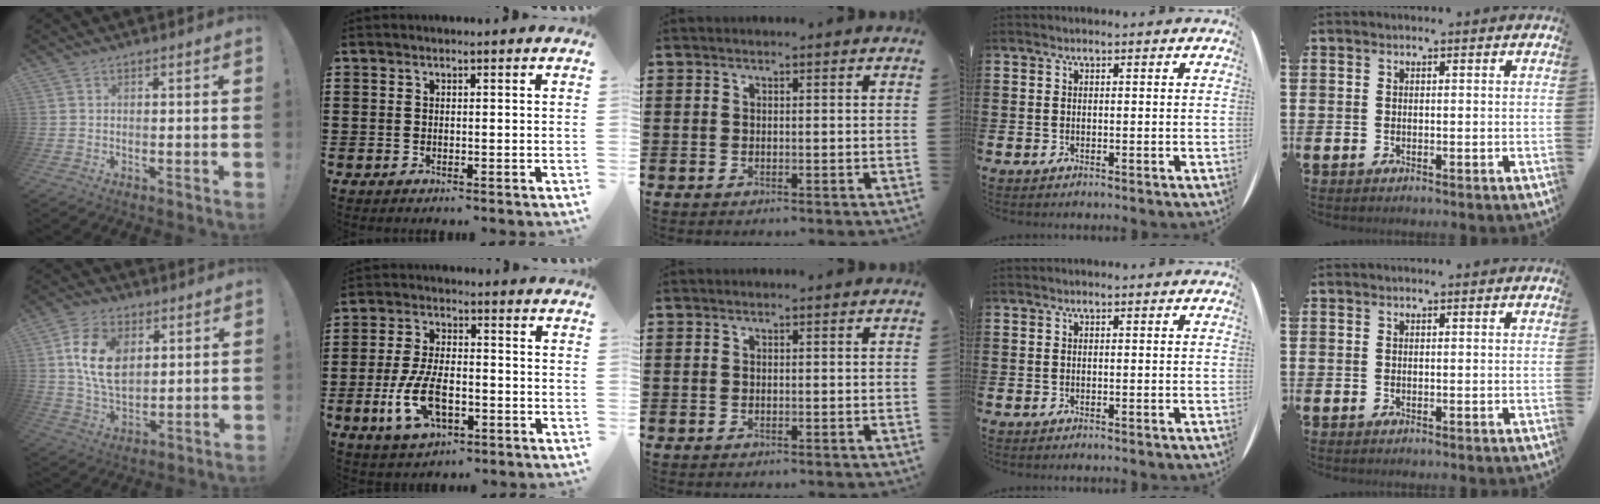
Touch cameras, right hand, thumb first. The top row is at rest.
{"thumb": {"total": 14.3, "force": [4.4, 9.6, 9.7], "torque": [-0.178, -0.004, 0.082]}, "index": {"total": 9.0, "force": [-3.0, 4.4, 7.2], "torque": [-0.166, -0.005, -0.060]}}